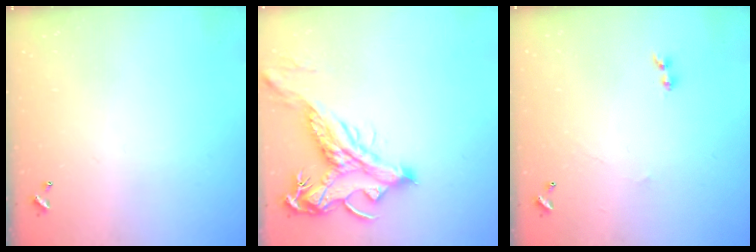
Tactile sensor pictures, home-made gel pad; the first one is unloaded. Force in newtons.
{"total": 5.0, "press": 4.6, "slide": 1.8}
{"total": 1.0, "press": 0.3, "slide": 1.0}